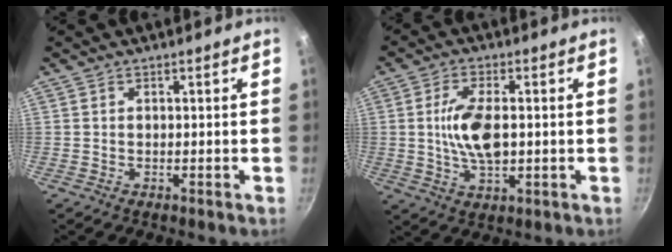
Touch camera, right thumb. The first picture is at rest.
{"total": 9.4, "force": [0.3, 4.5, 8.2], "torque": [-0.153, 0.003, 0.007]}